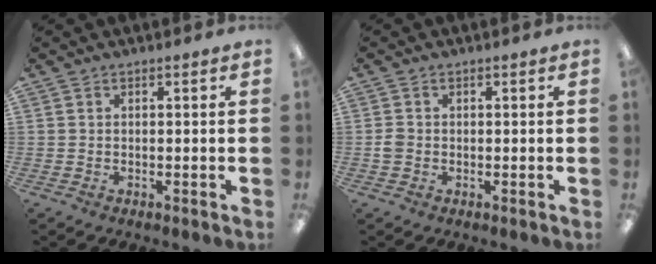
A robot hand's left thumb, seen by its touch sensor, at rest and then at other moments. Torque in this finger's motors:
{"motor_torque": [-0.20, 0.24, 0.31, -0.45, -0.01]}